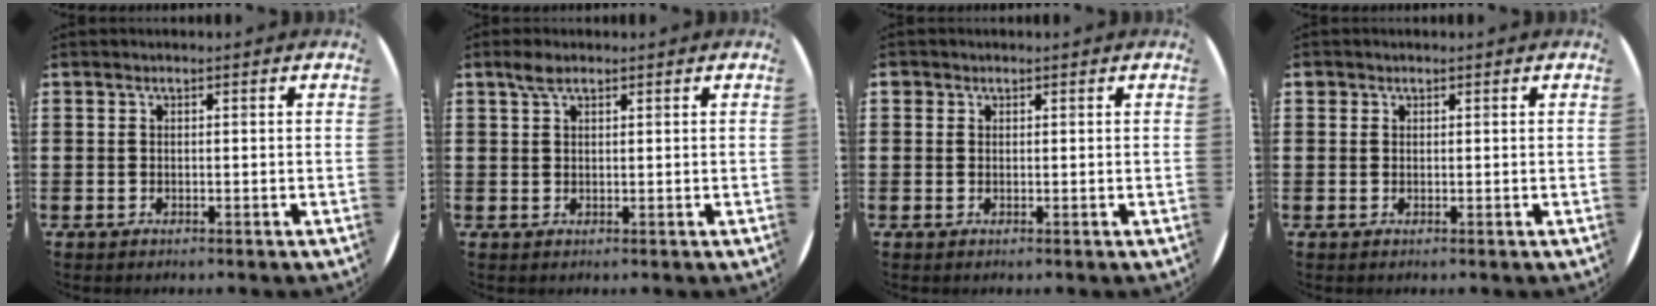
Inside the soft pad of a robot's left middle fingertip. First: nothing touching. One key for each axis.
{"total": 1.9, "fx": 1.3, "fy": 0.7, "fz": 1.2, "tx": -0.026, "ty": 0.005, "tz": 0.023}
{"total": 0.6, "fx": 0.3, "fy": 0.5, "fz": 0.0, "tx": 0.000, "ty": 0.004, "tz": 0.007}
{"total": 0.7, "fx": 0.5, "fy": 0.4, "fz": -0.1, "tx": 0.001, "ty": 0.004, "tz": 0.010}